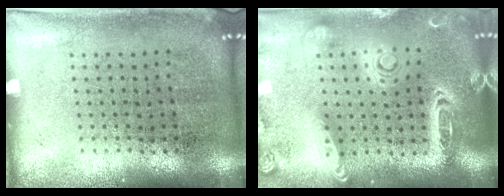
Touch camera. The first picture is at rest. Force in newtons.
{"total": 2.5, "press": 2.2, "slide": 1.1}